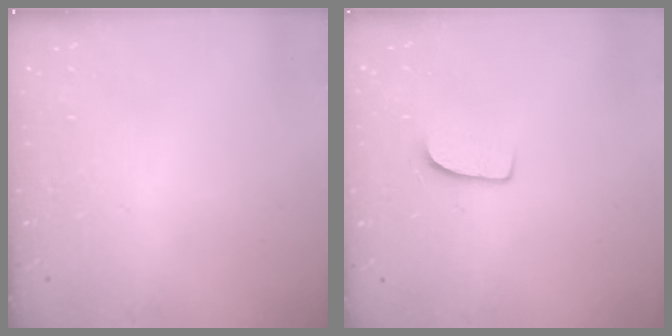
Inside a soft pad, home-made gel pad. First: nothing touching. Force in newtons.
{"total": 7.7, "press": 7.6, "slide": 0.7}